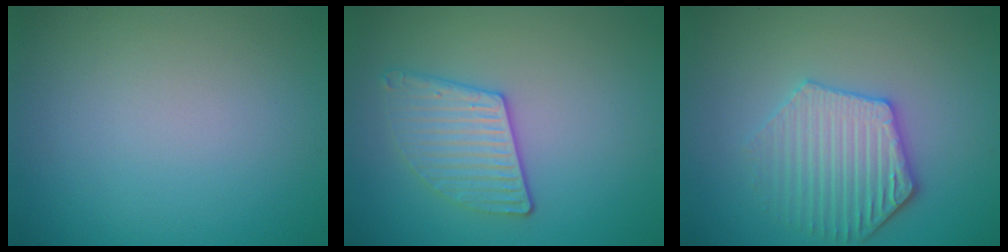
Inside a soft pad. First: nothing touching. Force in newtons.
{"total": 3.0, "press": 2.9, "slide": 0.7}
{"total": 4.2, "press": 3.9, "slide": 1.6}